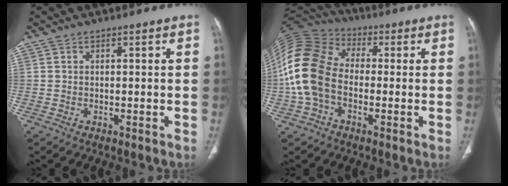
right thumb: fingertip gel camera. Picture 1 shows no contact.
{"total": 16.2, "force": [-2.0, 11.4, 11.3], "torque": [-0.242, 0.034, -0.045]}